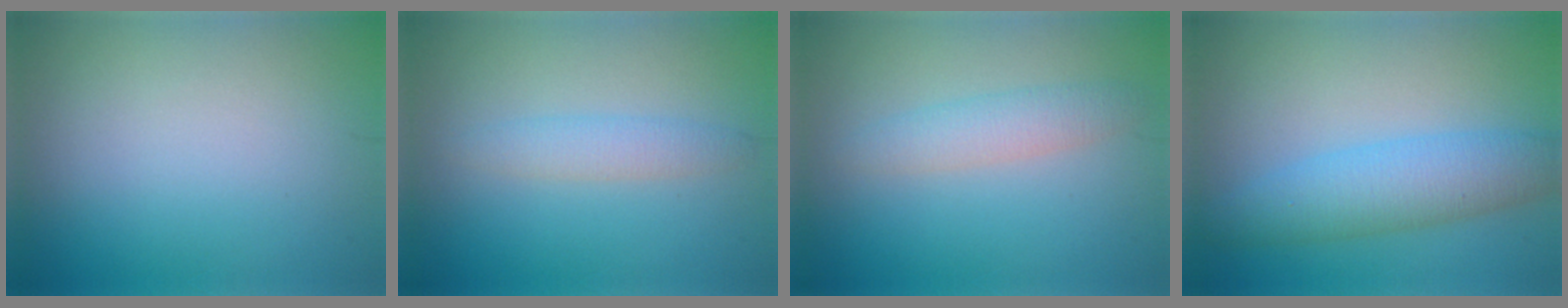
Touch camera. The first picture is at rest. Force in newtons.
{"total": 2.0, "press": 2.0, "slide": 0.1}
{"total": 2.5, "press": 2.5, "slide": 0.2}
{"total": 5.0, "press": 5.0, "slide": 0.1}